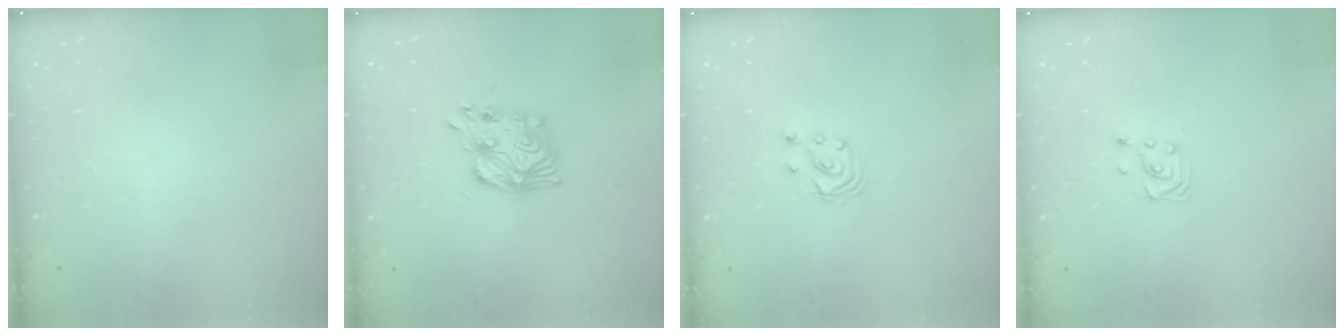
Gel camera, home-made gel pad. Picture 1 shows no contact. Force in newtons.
{"total": 11.6, "press": 11.6, "slide": 0.3}
{"total": 3.9, "press": 3.9, "slide": 0.4}
{"total": 2.6, "press": 2.6, "slide": 0.3}